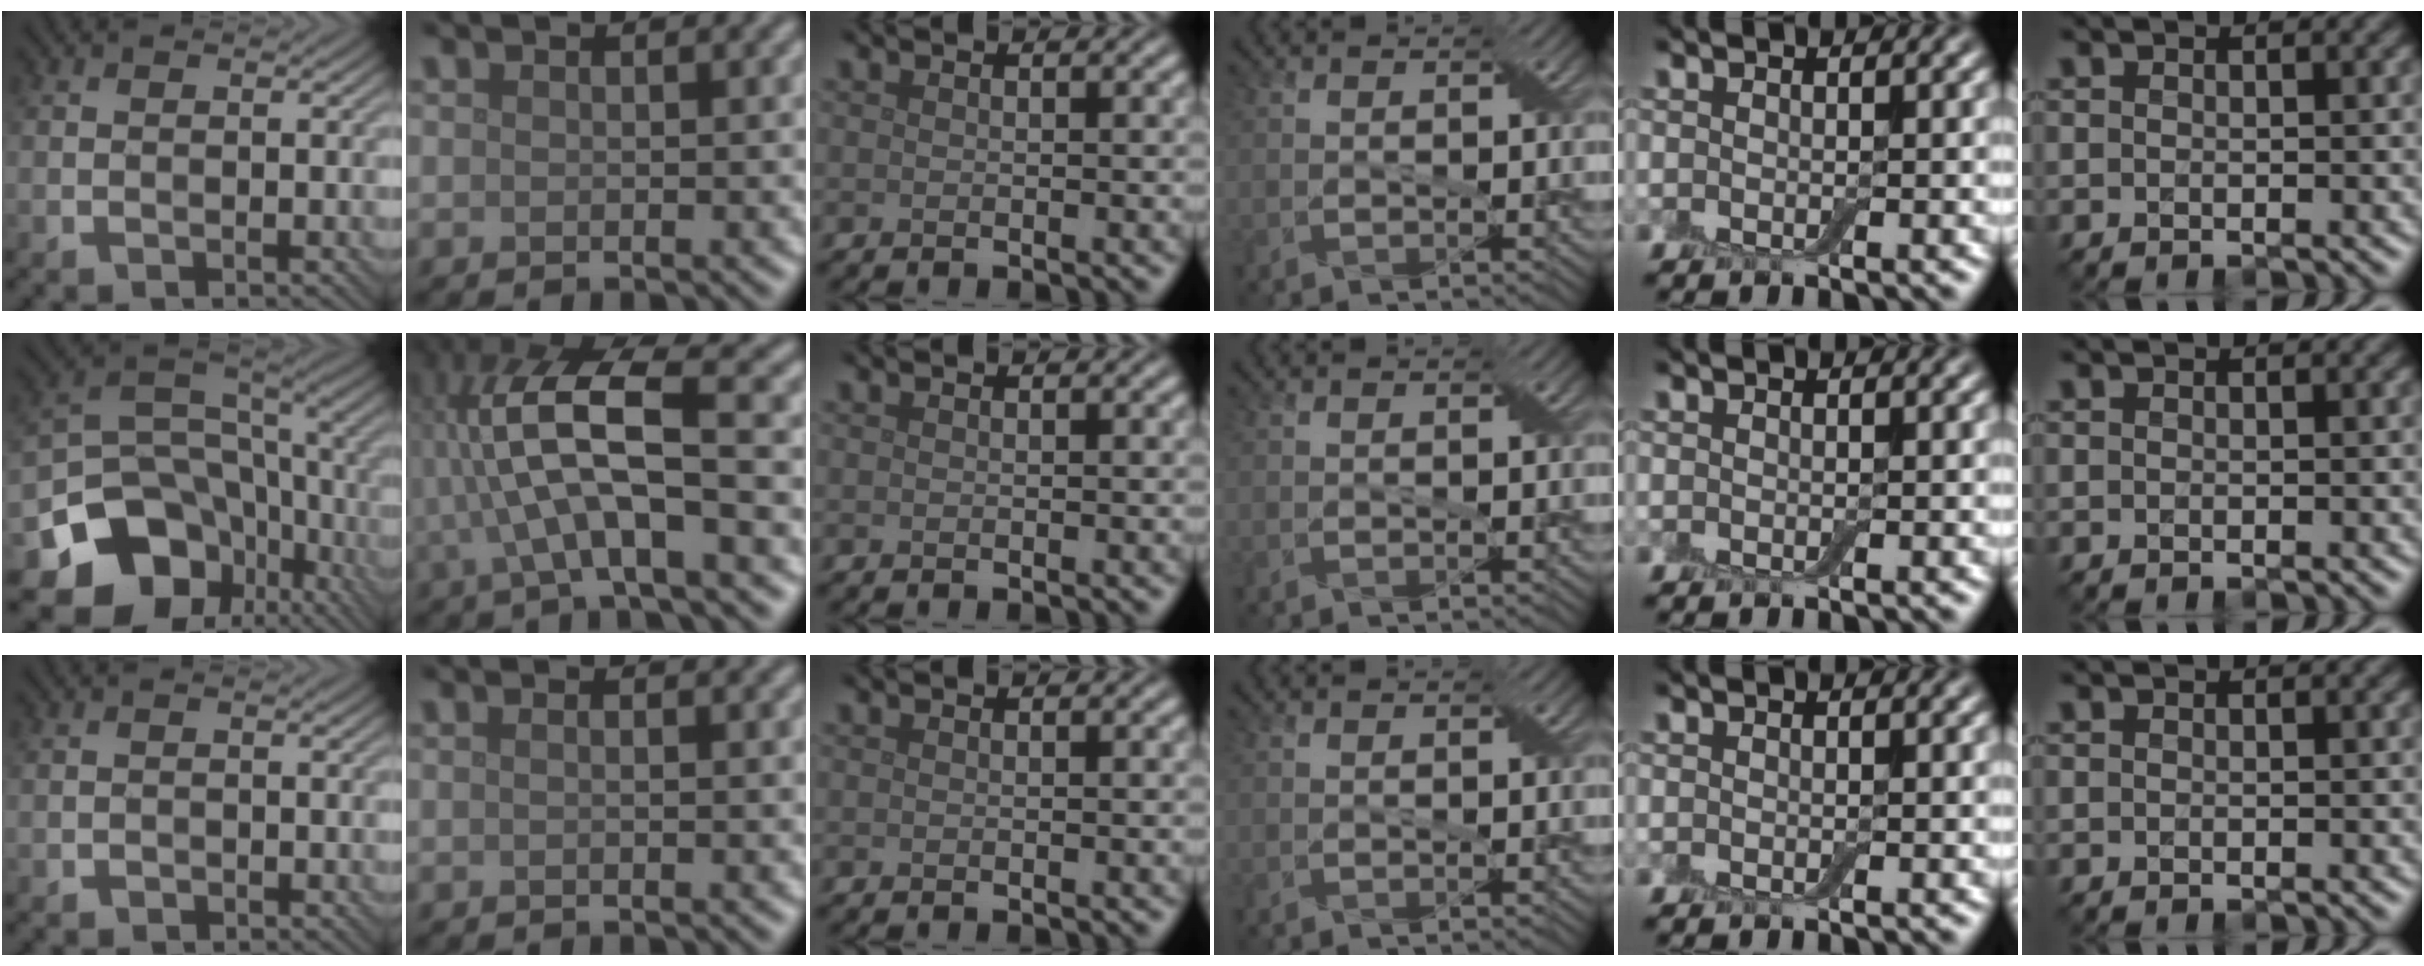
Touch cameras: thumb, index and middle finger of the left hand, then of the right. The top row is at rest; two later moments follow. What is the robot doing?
{"motion": "fold", "object": "bandage"}